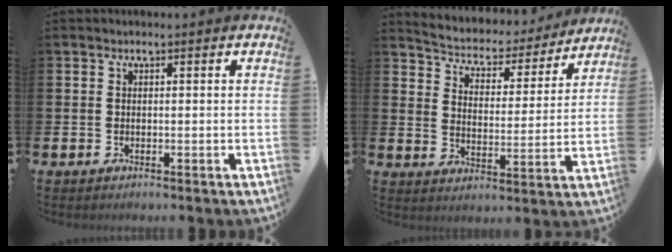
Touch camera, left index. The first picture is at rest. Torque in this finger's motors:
{"motor_torque": [0.30, -0.55, 0.12, 0.07]}